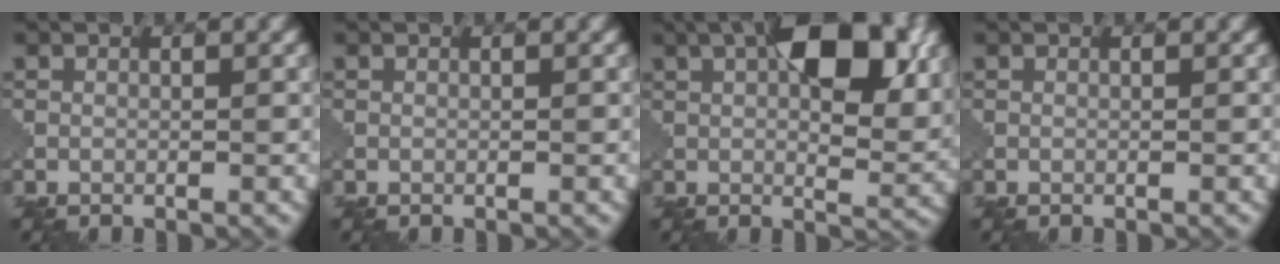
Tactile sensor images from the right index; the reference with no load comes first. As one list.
[{"total": 0.0}, {"total": 10.6, "force": [4.0, 4.8, 8.5], "torque": [-0.115, 0.000, 0.057]}, {"total": 0.0}]